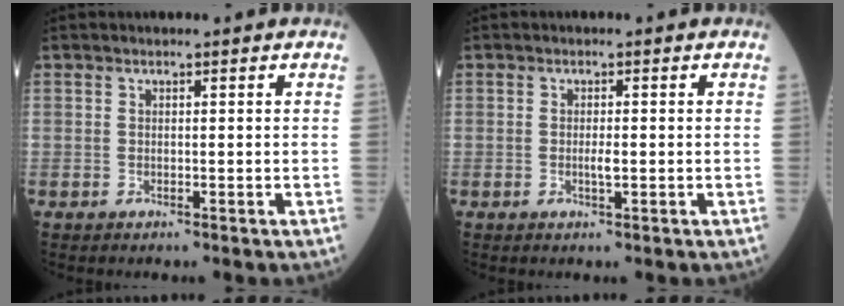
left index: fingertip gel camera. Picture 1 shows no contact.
{"total": 1.4, "force": [-0.4, 0.1, 1.3], "torque": [-0.024, -0.005, -0.008]}